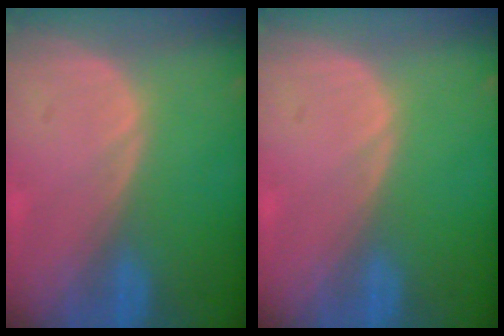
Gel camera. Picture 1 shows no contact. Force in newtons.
{"total": 0.0}